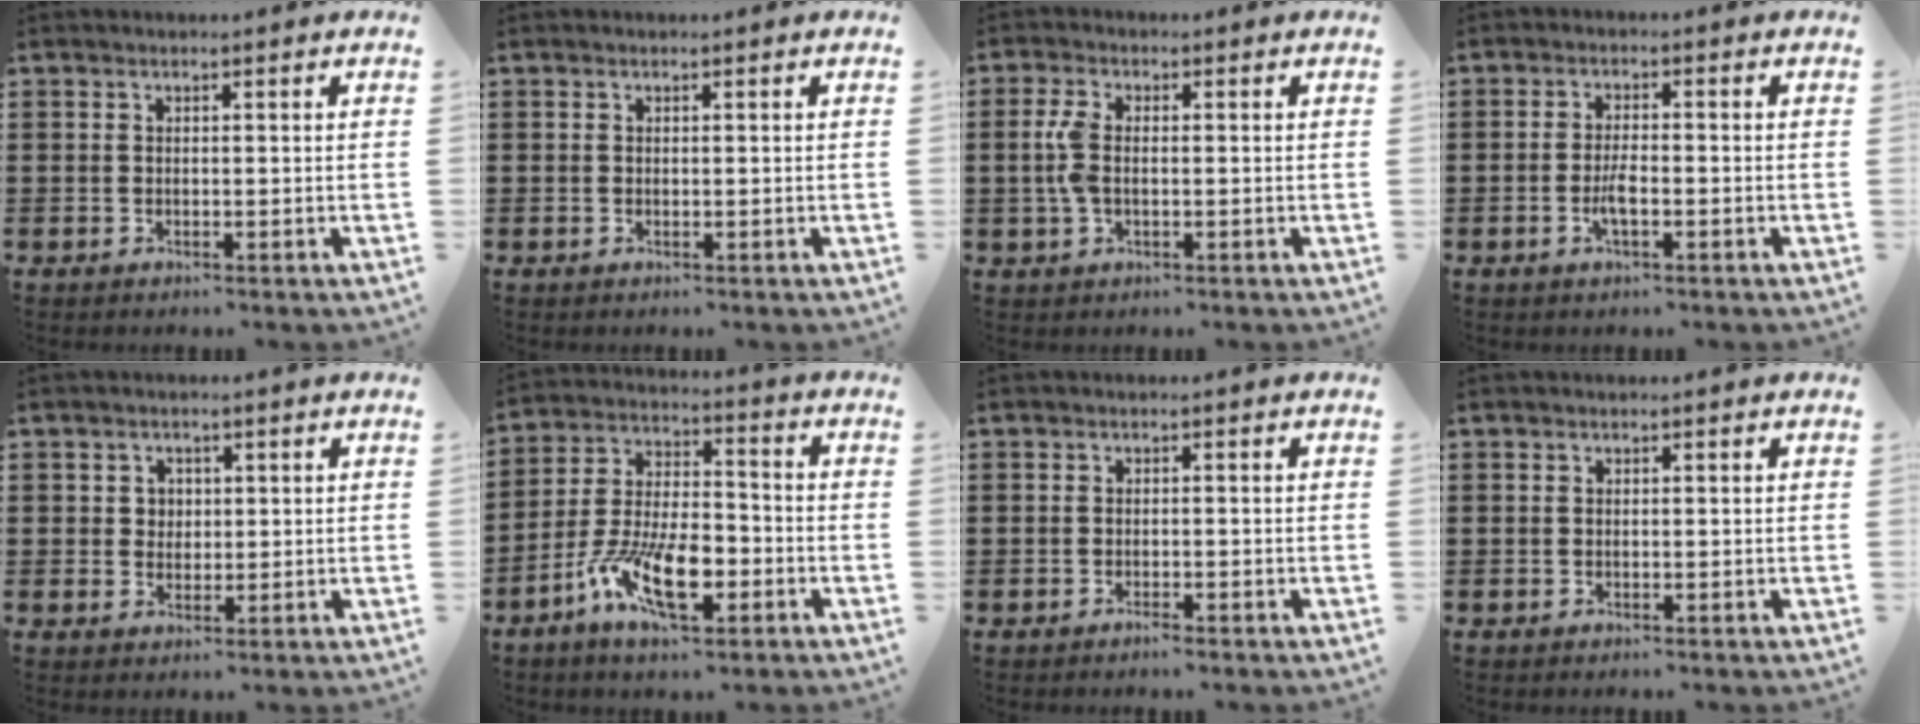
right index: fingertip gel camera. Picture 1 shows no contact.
{"total": 0.0}
{"total": 4.3, "force": [-0.2, 2.0, 3.8], "torque": [-0.099, -0.005, -0.012]}
{"total": 3.1, "force": [-1.3, 0.7, 2.7], "torque": [-0.062, -0.003, -0.028]}
{"total": 2.1, "force": [0.5, 2.0, 0.6], "torque": [-0.020, 0.011, 0.007]}
{"total": 11.6, "force": [-5.7, 4.7, 8.9], "torque": [-0.193, 0.004, -0.107]}
{"total": 1.0, "force": [-0.9, 0.1, 0.5], "torque": [-0.012, -0.003, -0.017]}
{"total": 0.0}